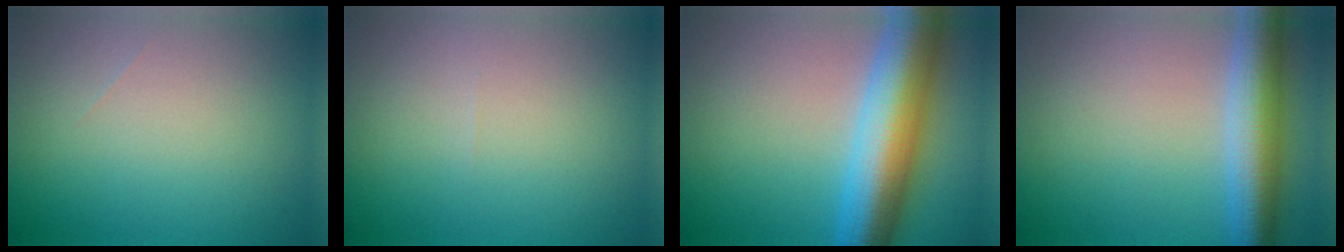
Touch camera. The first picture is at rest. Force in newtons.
{"total": 0.0}
{"total": 10.4, "press": 10.4, "slide": 0.1}
{"total": 6.6, "press": 6.6, "slide": 0.4}